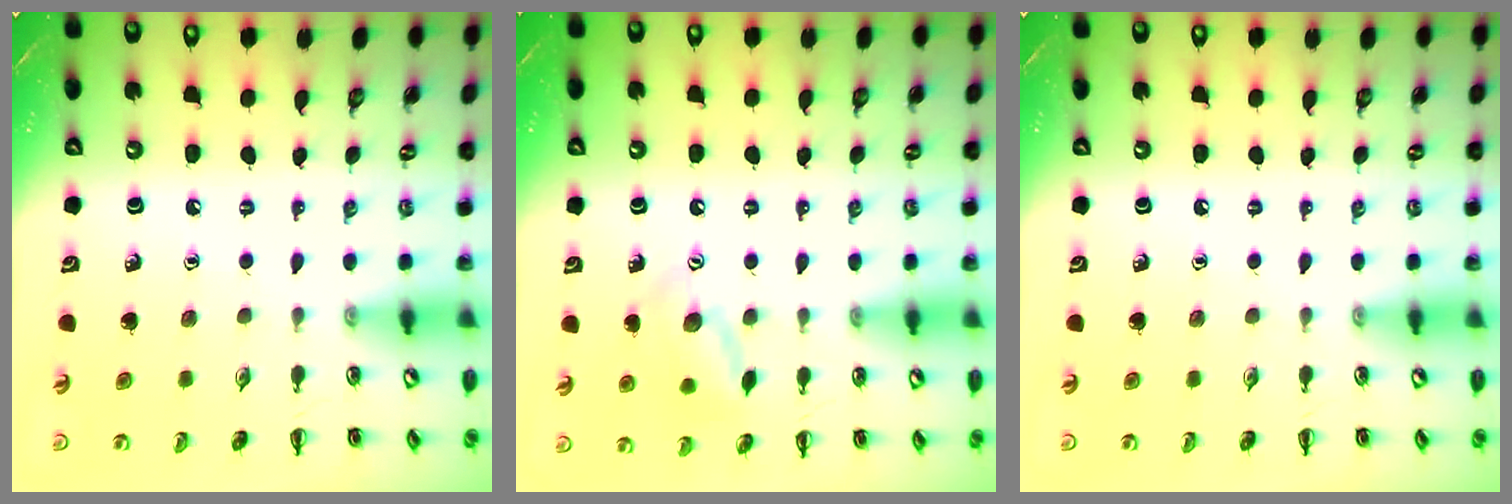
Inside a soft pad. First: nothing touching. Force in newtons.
{"total": 11.6, "press": 11.4, "slide": 2.1}
{"total": 0.0}